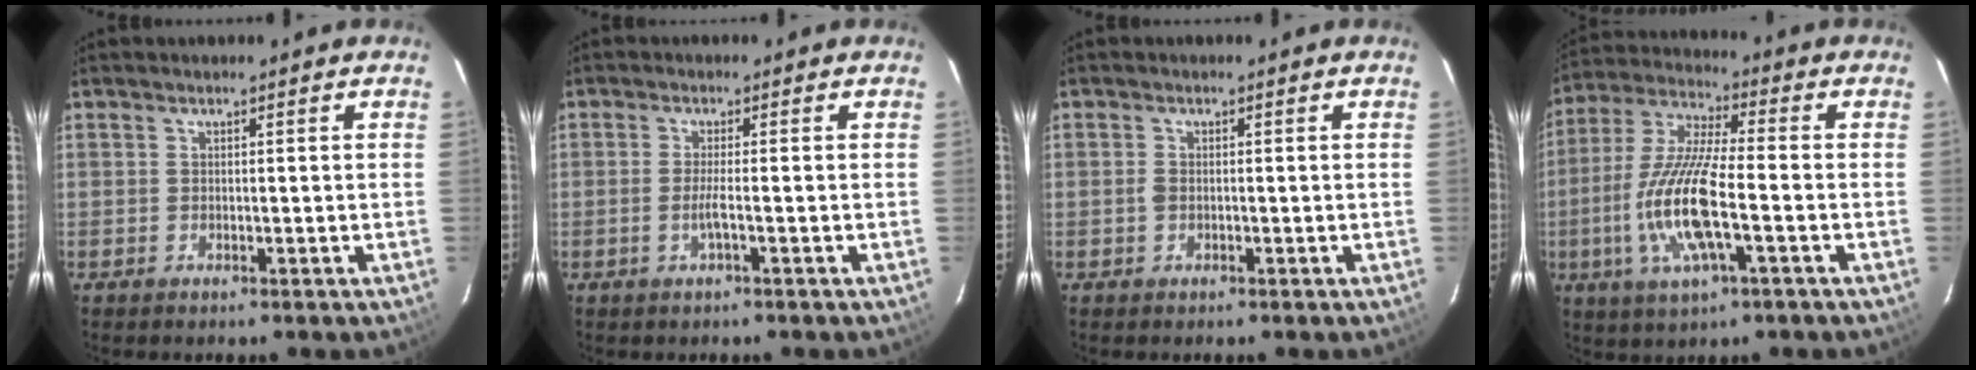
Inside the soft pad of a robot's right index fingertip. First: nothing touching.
{"total": 2.3, "force": [-0.9, -0.3, 2.1], "torque": [-0.042, -0.003, -0.018]}
{"total": 1.0, "force": [-0.3, 0.8, 0.5], "torque": [-0.011, 0.003, -0.008]}
{"total": 15.0, "force": [-3.8, 3.2, 14.1], "torque": [-0.294, -0.007, -0.076]}